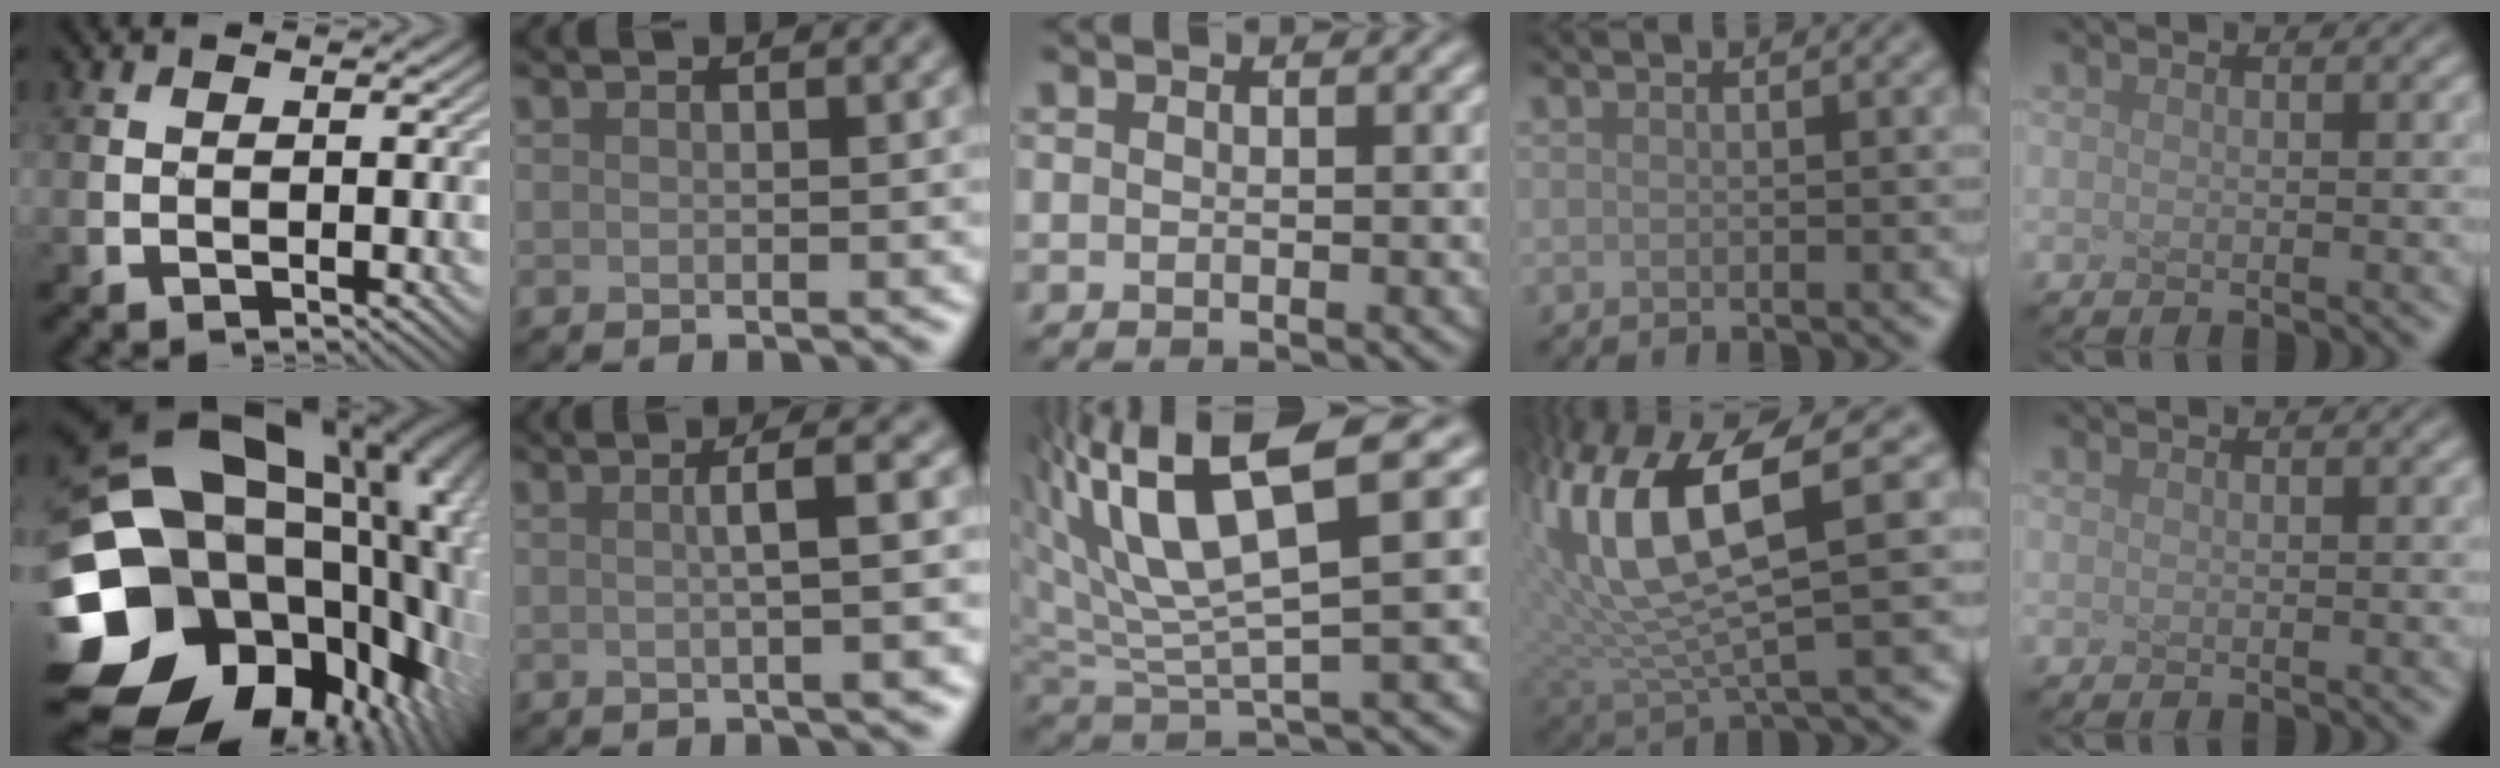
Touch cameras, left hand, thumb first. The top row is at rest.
{"thumb": {"total": 24.3, "force": [-3.1, 18.8, 15.1], "torque": [-0.270, -0.072, -0.058]}, "index": {"total": 4.7, "force": [0.2, 1.4, 4.5], "torque": [-0.045, 0.013, -0.004]}, "middle": {"total": 9.3, "force": [3.8, 2.8, 8.0], "torque": [-0.165, 0.008, 0.075]}, "ring": {"total": 10.9, "force": [2.5, 3.4, 10.1], "torque": [-0.204, 0.006, 0.049]}}